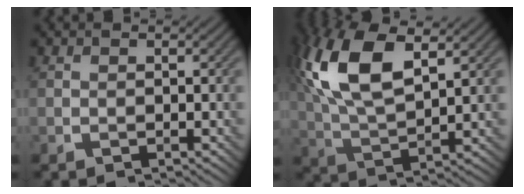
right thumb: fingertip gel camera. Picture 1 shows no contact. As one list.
[{"total": 13.4, "force": [5.1, 5.8, 10.9], "torque": [-0.257, 0.020, 0.100]}]